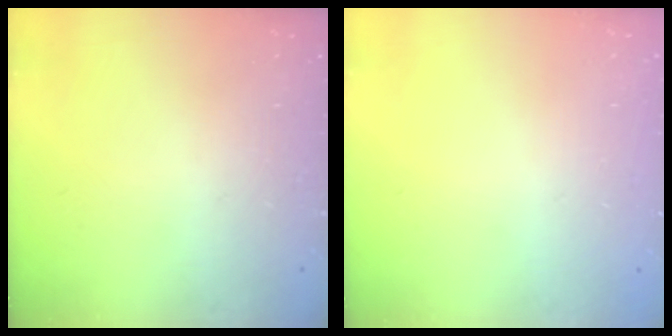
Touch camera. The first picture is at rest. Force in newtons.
{"total": 0.0}